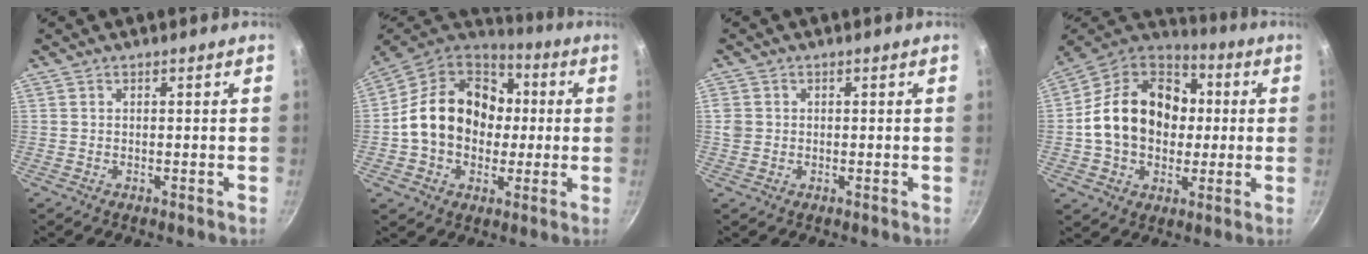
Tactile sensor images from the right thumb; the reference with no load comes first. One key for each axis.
{"total": 20.3, "fx": 0.6, "fy": 16.4, "fz": 11.9, "tx": -0.177, "ty": 0.037, "tz": 0.003}
{"total": 2.4, "fx": 0.1, "fy": 2.2, "fz": 1.0, "tx": -0.013, "ty": 0.003, "tz": 0.001}
{"total": 21.3, "fx": 0.8, "fy": 16.5, "fz": 13.4, "tx": -0.203, "ty": 0.034, "tz": 0.006}